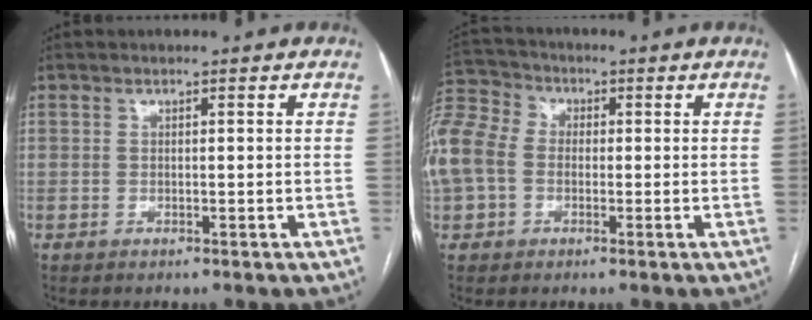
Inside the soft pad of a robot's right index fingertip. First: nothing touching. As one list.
[{"total": 15.4, "force": [0.0, 13.0, 8.4], "torque": [-0.237, 0.059, 0.002]}]